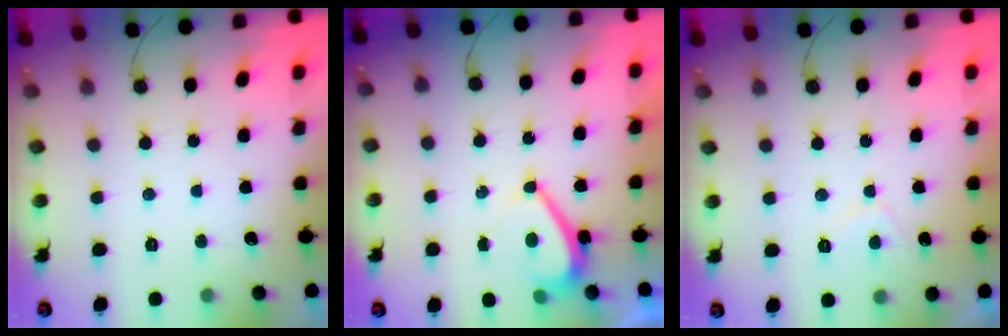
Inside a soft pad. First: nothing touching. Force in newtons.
{"total": 3.6, "press": 3.5, "slide": 0.6}
{"total": 2.8, "press": 2.7, "slide": 0.8}